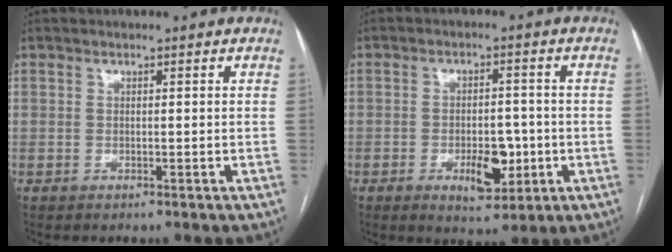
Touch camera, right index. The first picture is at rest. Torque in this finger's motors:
{"motor_torque": [0.10, 0.12, 0.12, 0.07]}